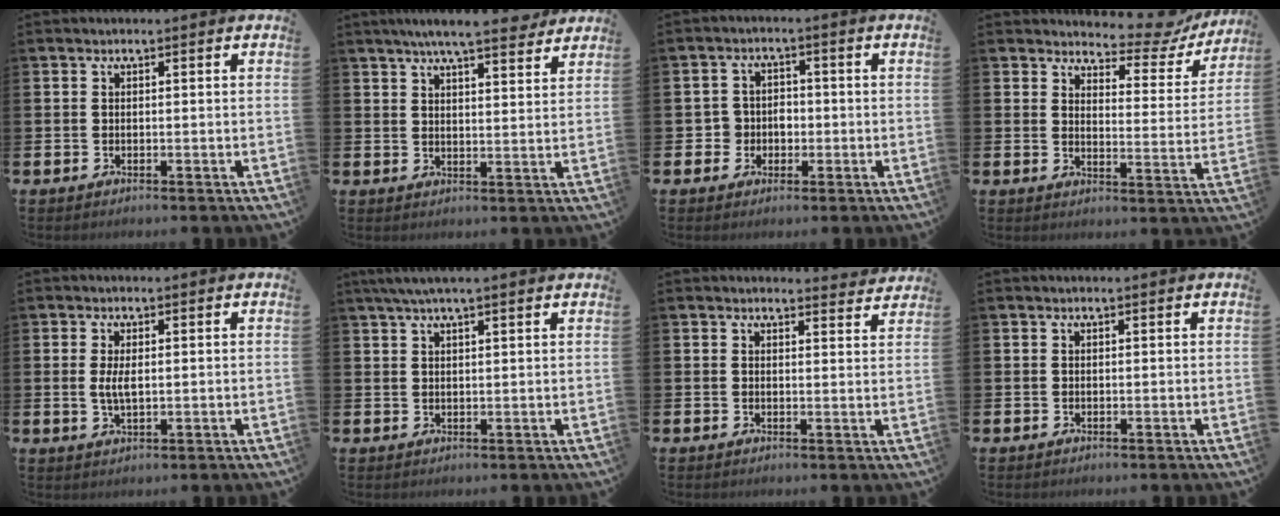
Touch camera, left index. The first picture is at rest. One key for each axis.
{"total": 6.7, "fx": 6.2, "fy": 0.5, "fz": 2.6, "tx": -0.042, "ty": -0.030, "tz": 0.105}
{"total": 3.3, "fx": -0.9, "fy": 3.1, "fz": 0.6, "tx": -0.022, "ty": 0.007, "tz": -0.024}
{"total": 5.6, "fx": 5.1, "fy": 1.9, "fz": 1.3, "tx": -0.024, "ty": -0.044, "tz": 0.080}
{"total": 2.9, "fx": 0.4, "fy": 1.1, "fz": 2.6, "tx": -0.049, "ty": 0.002, "tz": 0.004}
{"total": 3.5, "fx": 2.8, "fy": 0.3, "fz": 2.1, "tx": -0.043, "ty": 0.000, "tz": 0.050}
{"total": 2.5, "fx": 2.5, "fy": 0.4, "fz": 0.0, "tx": 0.019, "ty": -0.022, "tz": 0.040}
{"total": 0.0}